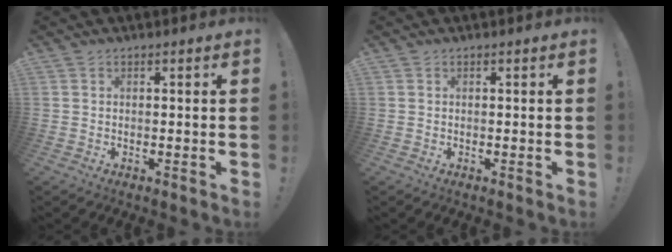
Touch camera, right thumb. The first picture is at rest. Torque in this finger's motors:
{"motor_torque": [0.00, 0.00, 0.01, 0.00, 0.00]}